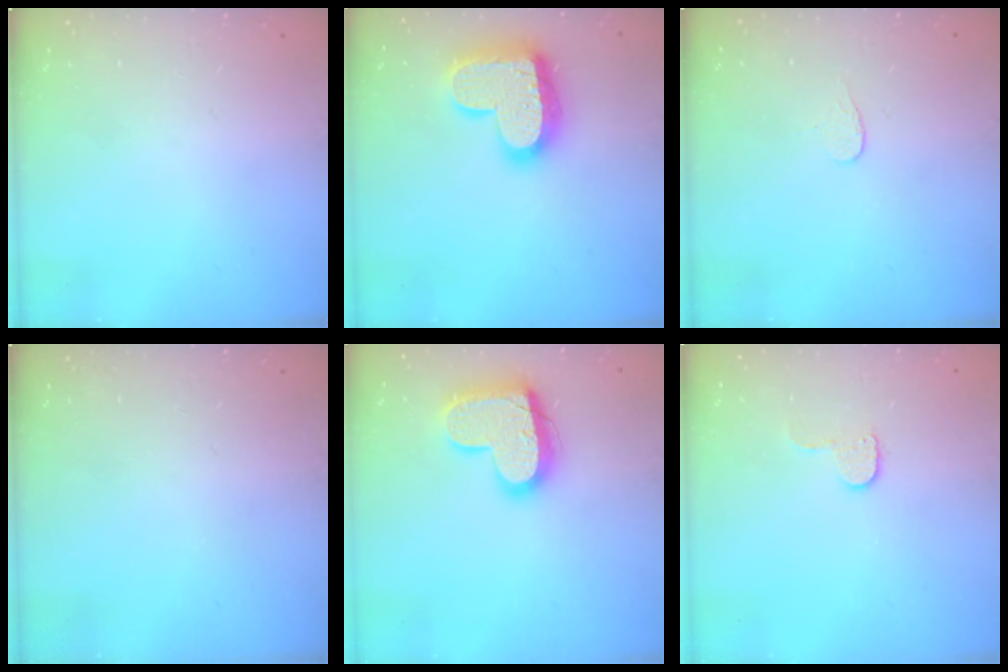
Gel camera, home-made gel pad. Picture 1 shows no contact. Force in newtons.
{"total": 18.7, "press": 18.7, "slide": 1.2}
{"total": 3.4, "press": 3.4, "slide": 0.4}
{"total": 0.0}
{"total": 17.3, "press": 17.3, "slide": 1.2}
{"total": 5.4, "press": 5.4, "slide": 0.5}